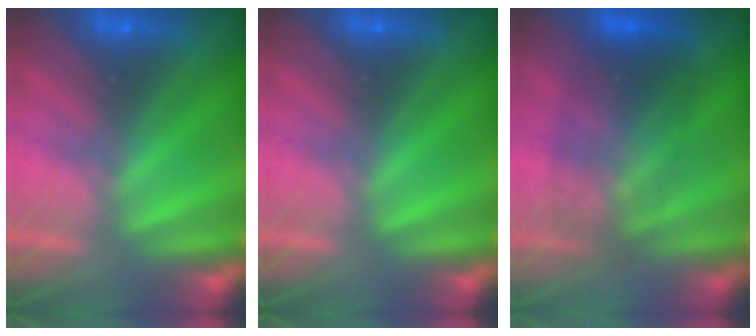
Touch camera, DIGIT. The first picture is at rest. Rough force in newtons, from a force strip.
{"total": 0.0}
{"total": 3.2}